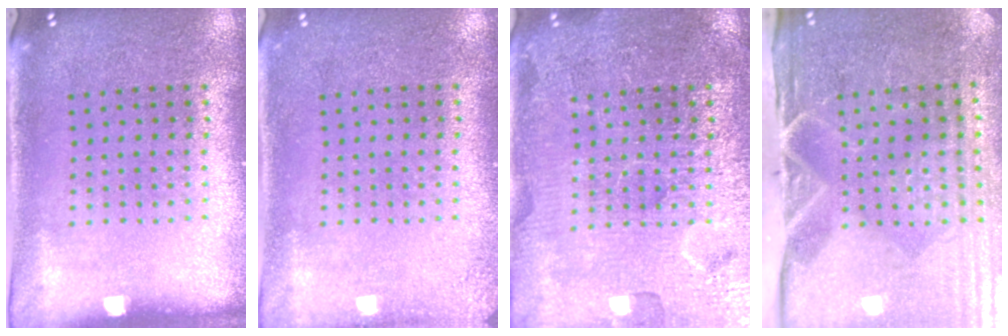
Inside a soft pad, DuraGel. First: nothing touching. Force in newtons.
{"total": 1.4, "press": 1.4, "slide": 0.1}
{"total": 4.2, "press": 4.2, "slide": 0.4}
{"total": 4.8, "press": 4.1, "slide": 2.5}